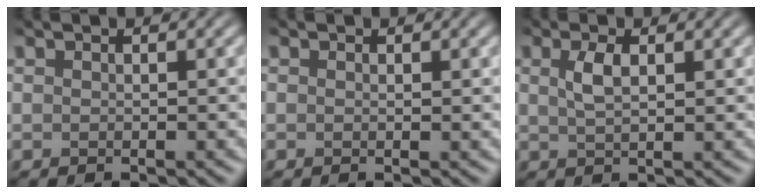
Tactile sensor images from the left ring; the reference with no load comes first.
{"total": 0.0}
{"total": 1.5, "force": [0.0, 0.5, 1.4], "torque": [-0.028, -0.003, -0.002]}